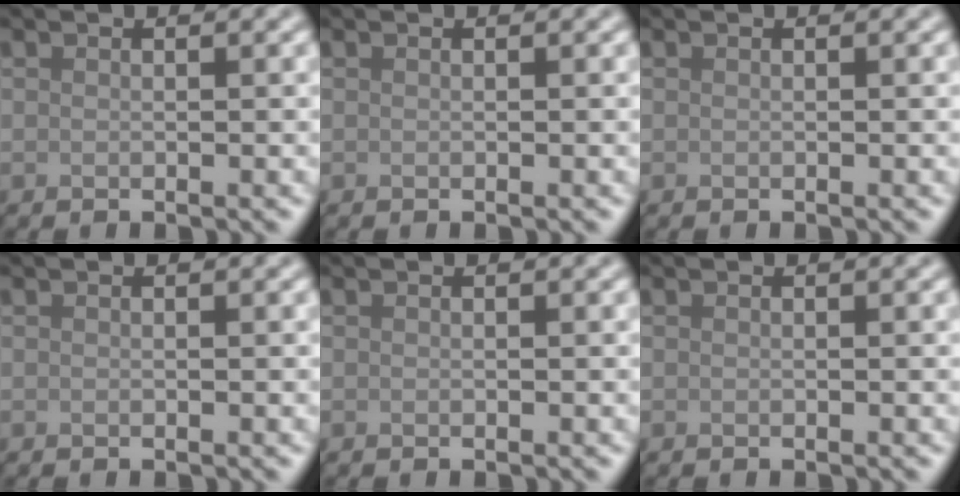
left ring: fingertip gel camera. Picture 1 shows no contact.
{"total": 0.0}
{"total": 0.0}
{"total": 0.0}
{"total": 0.0}
{"total": 0.0}